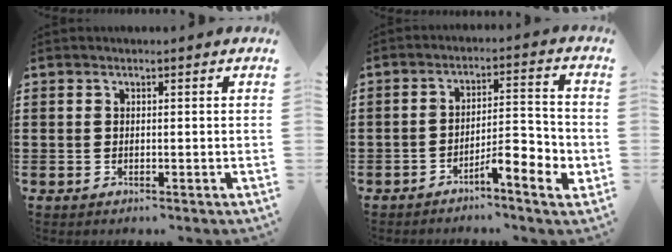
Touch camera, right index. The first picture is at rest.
{"total": 6.8, "force": [-3.9, 1.3, 5.4], "torque": [-0.079, -0.002, -0.069]}